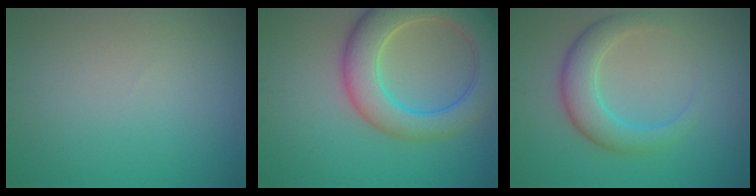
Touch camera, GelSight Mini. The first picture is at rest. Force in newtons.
{"total": 8.3, "press": 8.3, "slide": 0.7}
{"total": 4.2, "press": 4.2, "slide": 0.1}